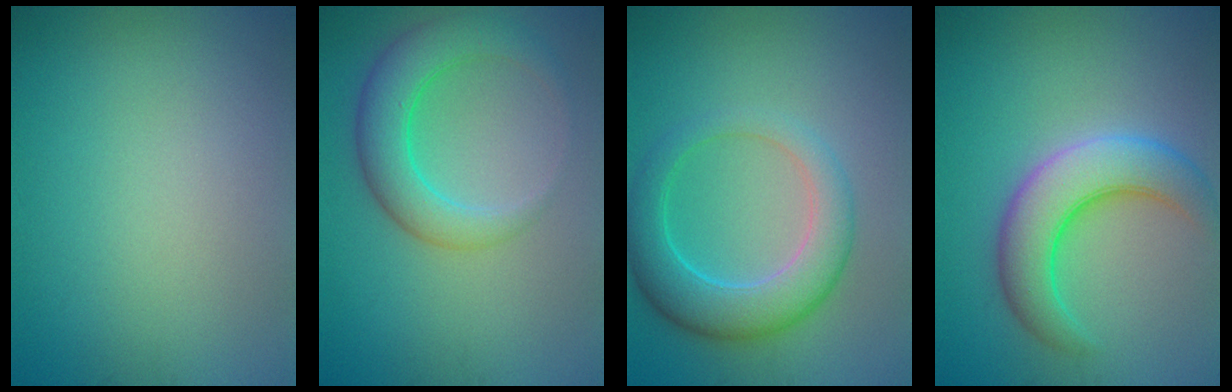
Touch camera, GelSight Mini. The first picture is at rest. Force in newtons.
{"total": 5.1, "press": 5.1, "slide": 0.2}
{"total": 5.8, "press": 5.8, "slide": 0.5}
{"total": 6.6, "press": 6.6, "slide": 0.3}